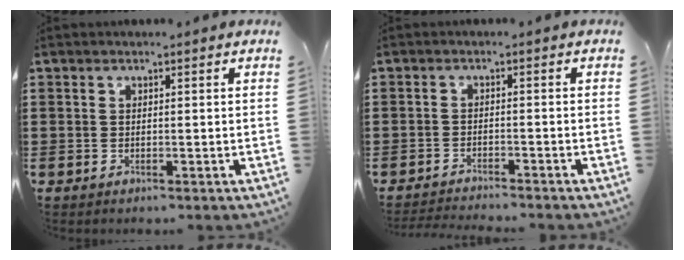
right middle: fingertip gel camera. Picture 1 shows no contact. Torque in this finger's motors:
{"motor_torque": [0.36, 0.14, 0.12, 0.03]}